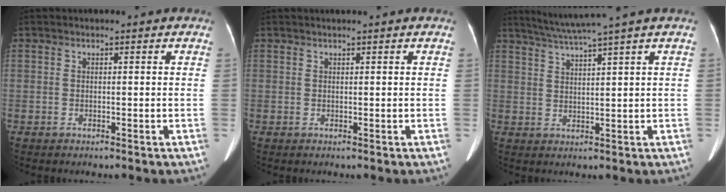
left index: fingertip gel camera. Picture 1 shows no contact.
{"total": 0.6, "force": [0.5, -0.1, 0.3], "torque": [-0.008, 0.007, 0.015]}
{"total": 6.4, "force": [5.1, -2.1, 3.2], "torque": [-0.056, 0.008, 0.093]}